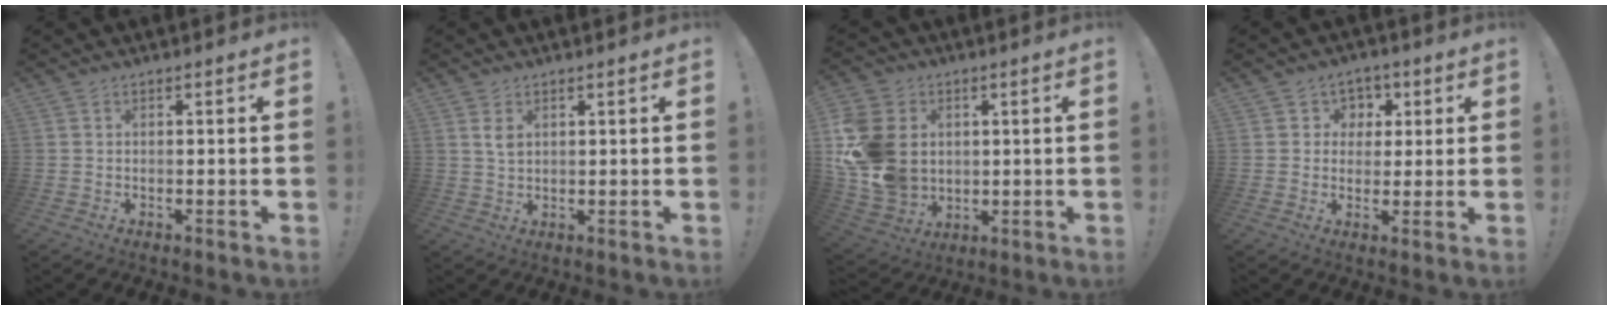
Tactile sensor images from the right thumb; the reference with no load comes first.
{"total": 3.1, "force": [1.4, 1.7, 2.2], "torque": [-0.031, -0.004, 0.021]}
{"total": 18.5, "force": [1.6, 15.0, 10.6], "torque": [-0.219, 0.001, 0.041]}
{"total": 5.5, "force": [0.8, 5.4, 0.9], "torque": [-0.002, -0.004, 0.015]}